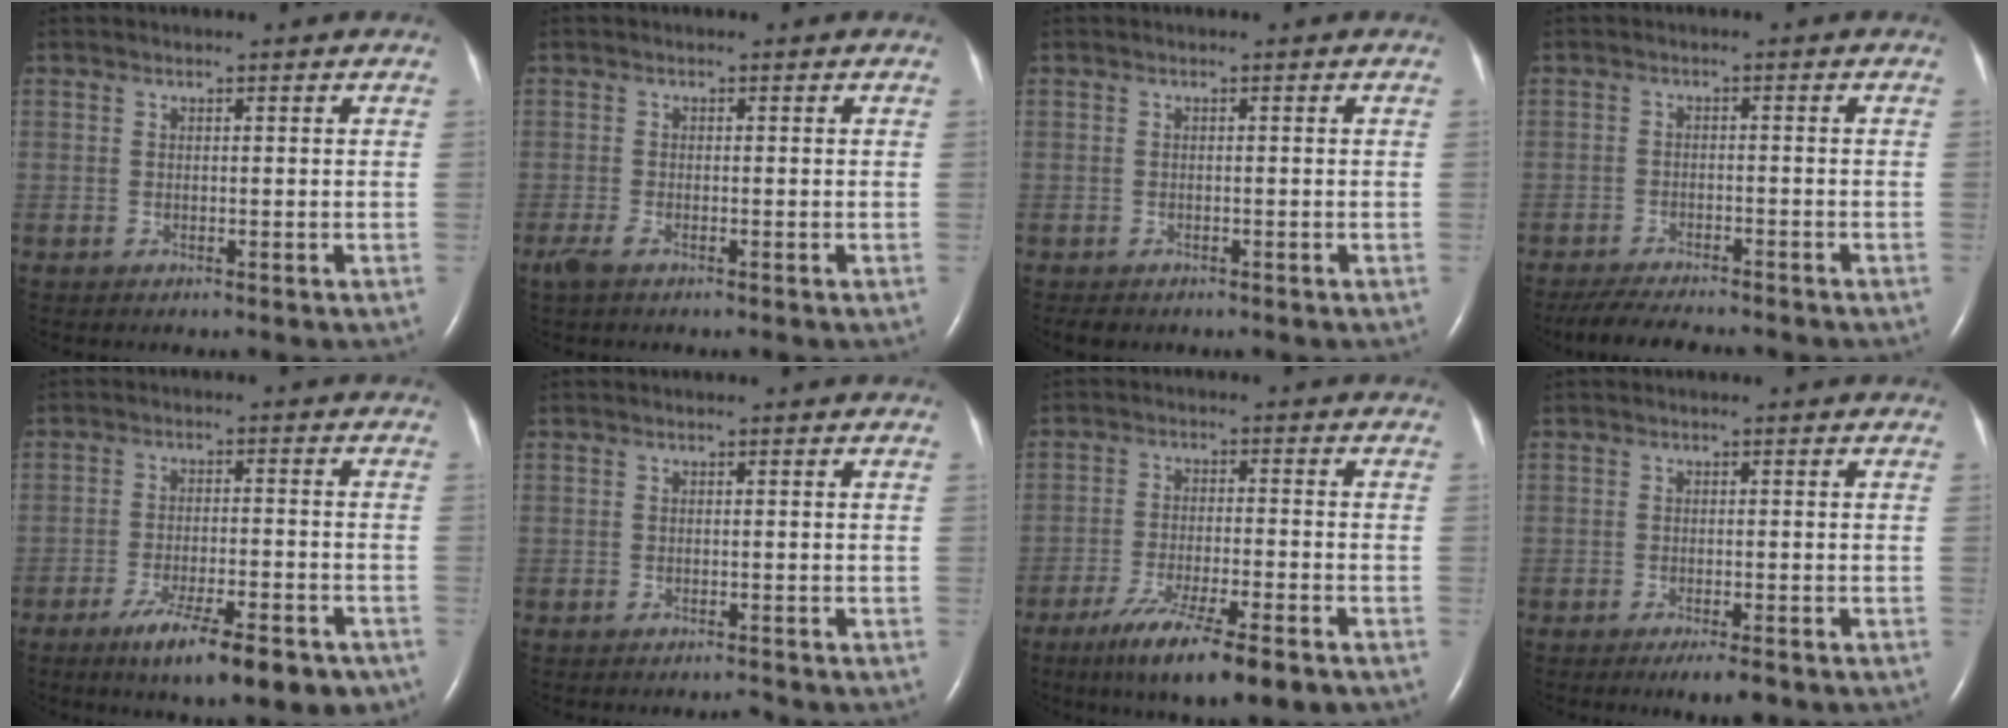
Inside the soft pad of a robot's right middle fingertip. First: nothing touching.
{"total": 2.0, "force": [-1.4, 0.4, 1.4], "torque": [-0.038, -0.007, -0.029]}
{"total": 1.5, "force": [-1.2, 0.7, 0.5], "torque": [-0.012, -0.002, -0.014]}
{"total": 9.3, "force": [-8.3, 1.4, 3.8], "torque": [-0.064, -0.016, -0.126]}
{"total": 12.3, "force": [-8.3, 2.8, 8.6], "torque": [-0.110, -0.011, -0.121]}
{"total": 0.7, "force": [-0.7, -0.1, 0.1], "torque": [-0.003, -0.003, -0.008]}
{"total": 12.0, "force": [-7.9, 1.6, 9.0], "torque": [-0.154, -0.028, -0.124]}
{"total": 3.1, "force": [-2.2, 0.4, 2.2], "torque": [-0.029, -0.005, -0.031]}